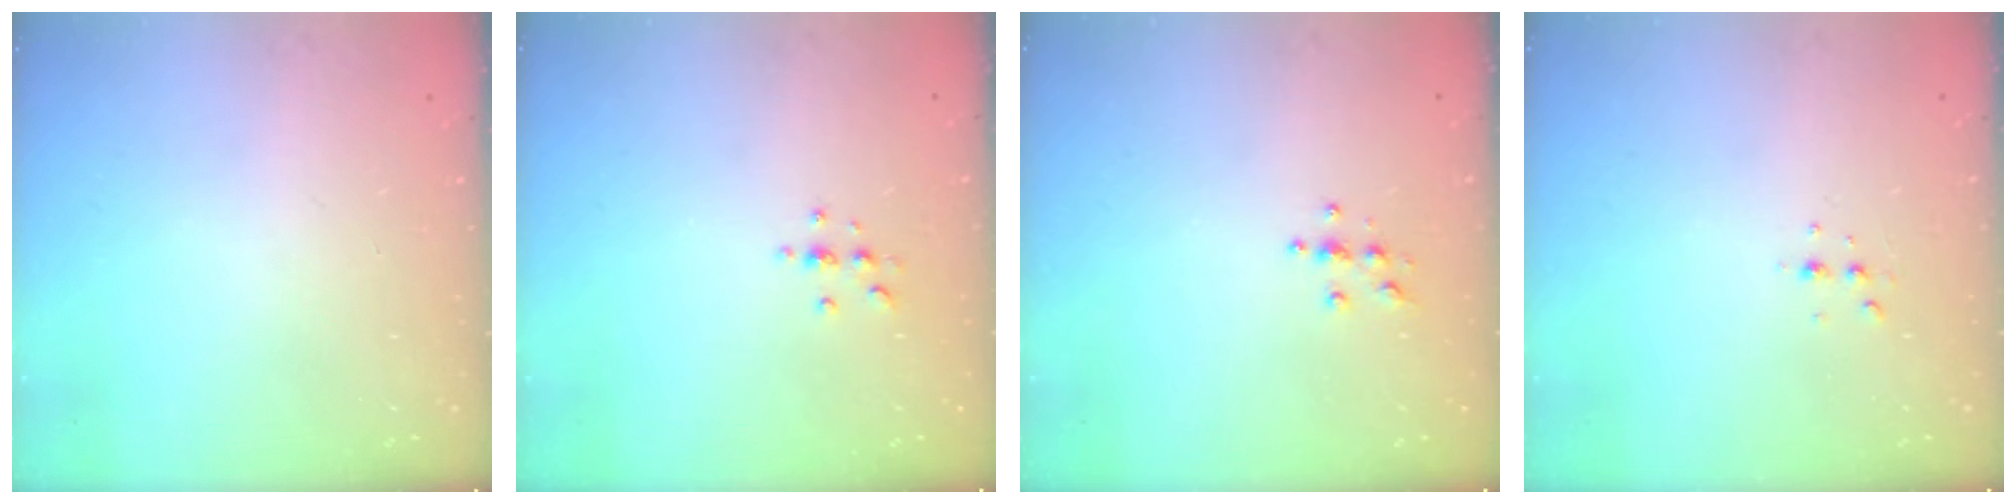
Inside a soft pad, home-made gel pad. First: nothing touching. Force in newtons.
{"total": 2.7, "press": 2.7, "slide": 0.3}
{"total": 3.8, "press": 3.8, "slide": 0.3}
{"total": 3.4, "press": 3.3, "slide": 0.7}